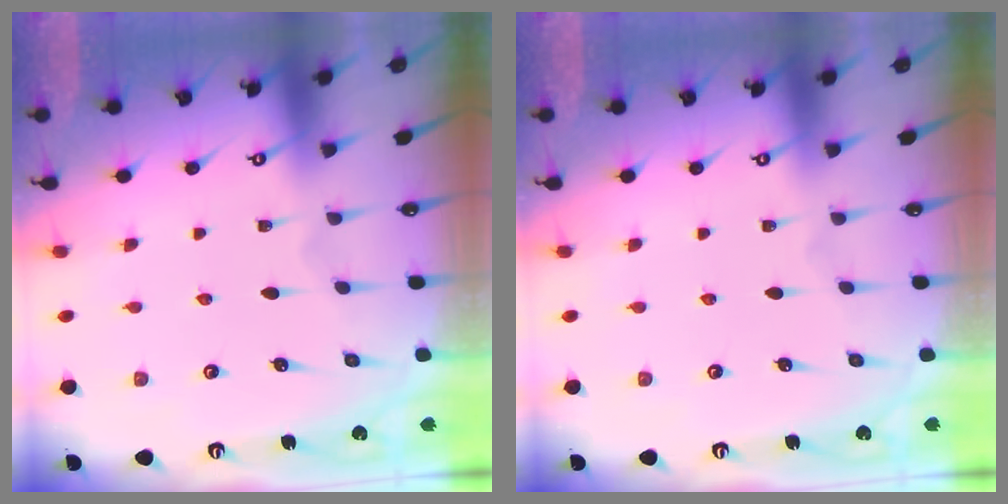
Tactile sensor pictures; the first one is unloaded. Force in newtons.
{"total": 0.0}